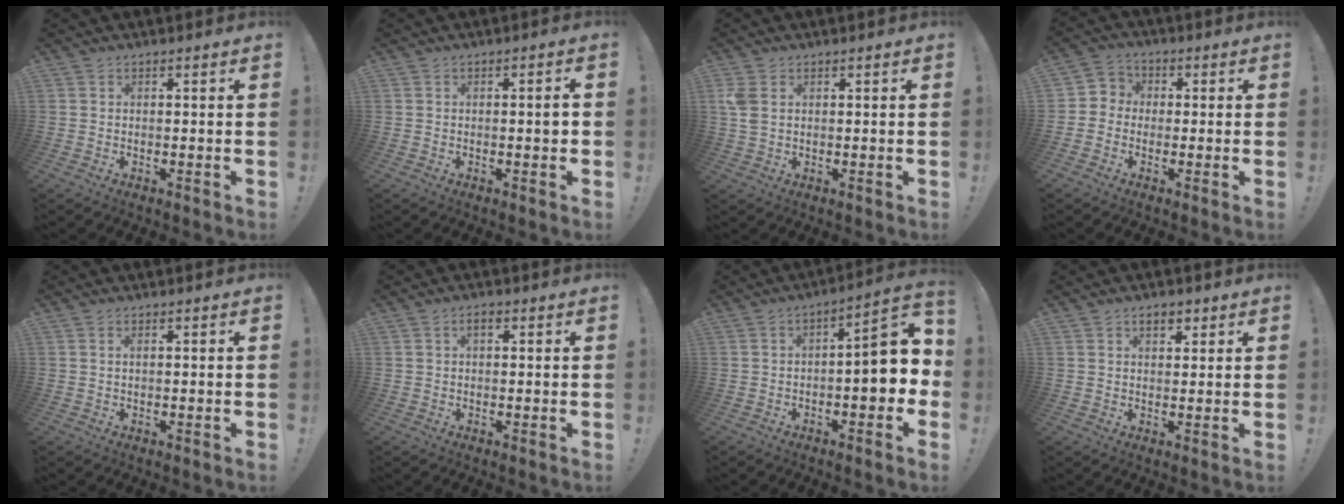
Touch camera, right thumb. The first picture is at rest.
{"total": 2.3, "force": [-0.5, 0.3, 2.2], "torque": [-0.027, 0.001, -0.012]}
{"total": 4.1, "force": [1.4, 2.6, 2.9], "torque": [-0.064, 0.000, 0.028]}
{"total": 4.5, "force": [-1.9, 3.9, 1.2], "torque": [-0.010, 0.022, -0.033]}
{"total": 1.1, "force": [0.4, 0.2, 1.1], "torque": [-0.025, 0.002, 0.007]}
{"total": 1.9, "force": [0.5, 0.8, 1.6], "torque": [-0.032, 0.006, 0.007]}
{"total": 10.3, "force": [-1.0, 3.4, 9.7], "torque": [-0.128, 0.000, -0.020]}
{"total": 3.4, "force": [1.8, 1.9, 2.1], "torque": [-0.030, 0.000, 0.030]}